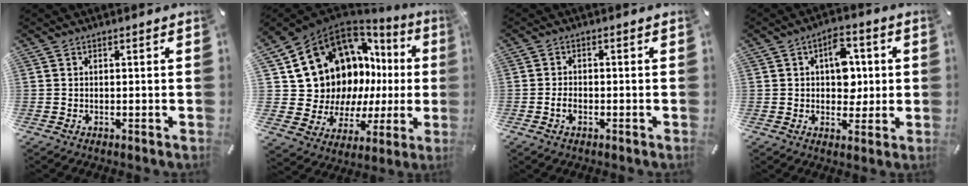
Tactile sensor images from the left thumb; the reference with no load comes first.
{"total": 17.9, "force": [6.9, 13.9, 8.8], "torque": [-0.149, -0.068, 0.166]}
{"total": 2.5, "force": [-0.9, 1.5, 1.7], "torque": [-0.039, 0.002, -0.019]}
{"total": 9.2, "force": [1.5, 6.6, 6.2], "torque": [-0.069, -0.002, 0.020]}